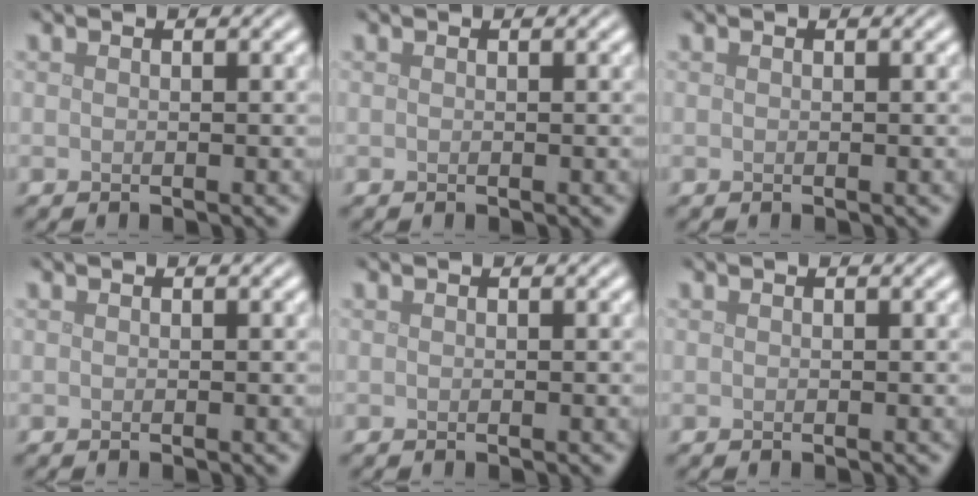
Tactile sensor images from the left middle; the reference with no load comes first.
{"total": 0.0}
{"total": 0.0}
{"total": 0.0}
{"total": 0.0}
{"total": 0.0}